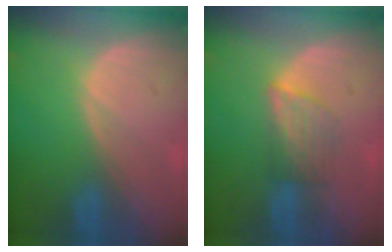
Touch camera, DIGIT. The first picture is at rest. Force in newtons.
{"total": 4.1, "press": 3.8, "slide": 1.3}